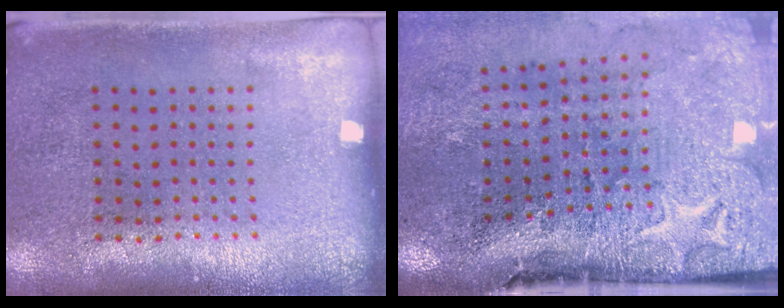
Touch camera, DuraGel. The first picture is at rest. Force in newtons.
{"total": 5.0, "press": 3.9, "slide": 3.1}